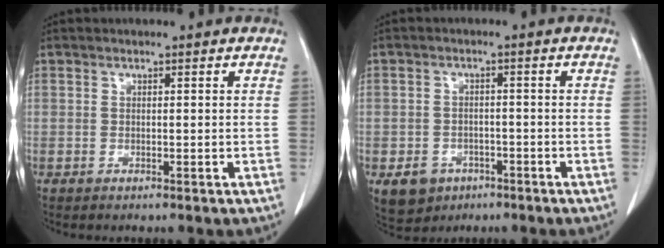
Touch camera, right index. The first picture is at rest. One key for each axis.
{"total": 5.3, "fx": -2.6, "fy": 4.4, "fz": 1.4, "tx": -0.024, "ty": 0.005, "tz": -0.029}